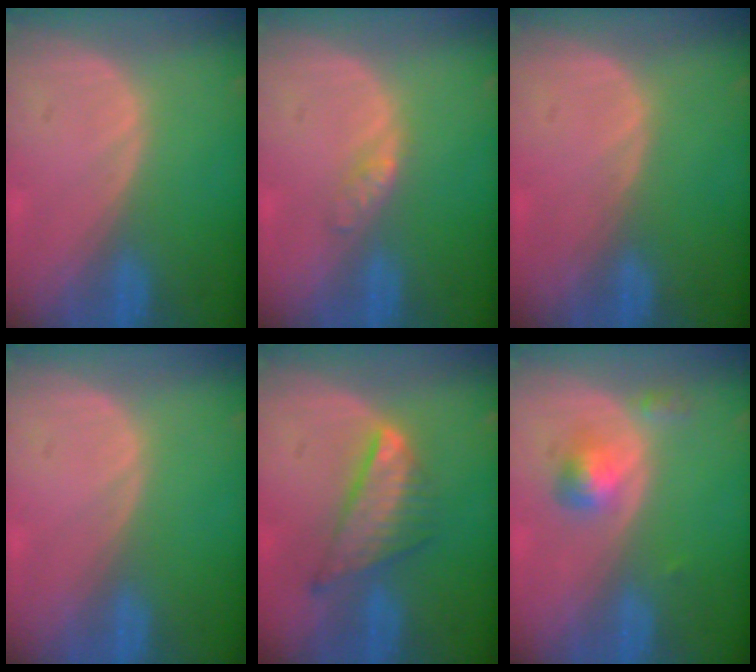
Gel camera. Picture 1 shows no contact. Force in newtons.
{"total": 2.0, "press": 2.0, "slide": 0.1}
{"total": 0.0}
{"total": 0.0}
{"total": 7.6, "press": 6.6, "slide": 3.7}
{"total": 3.3, "press": 3.3, "slide": 0.2}